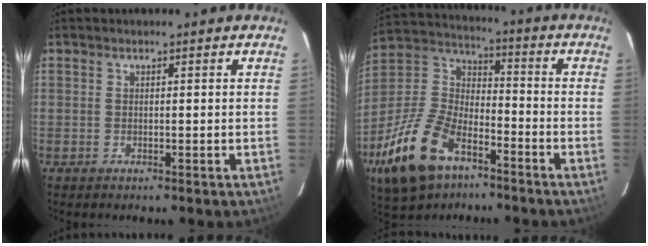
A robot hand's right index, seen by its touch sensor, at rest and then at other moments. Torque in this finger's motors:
{"motor_torque": [0.90, -0.88, 0.83, 0.21]}